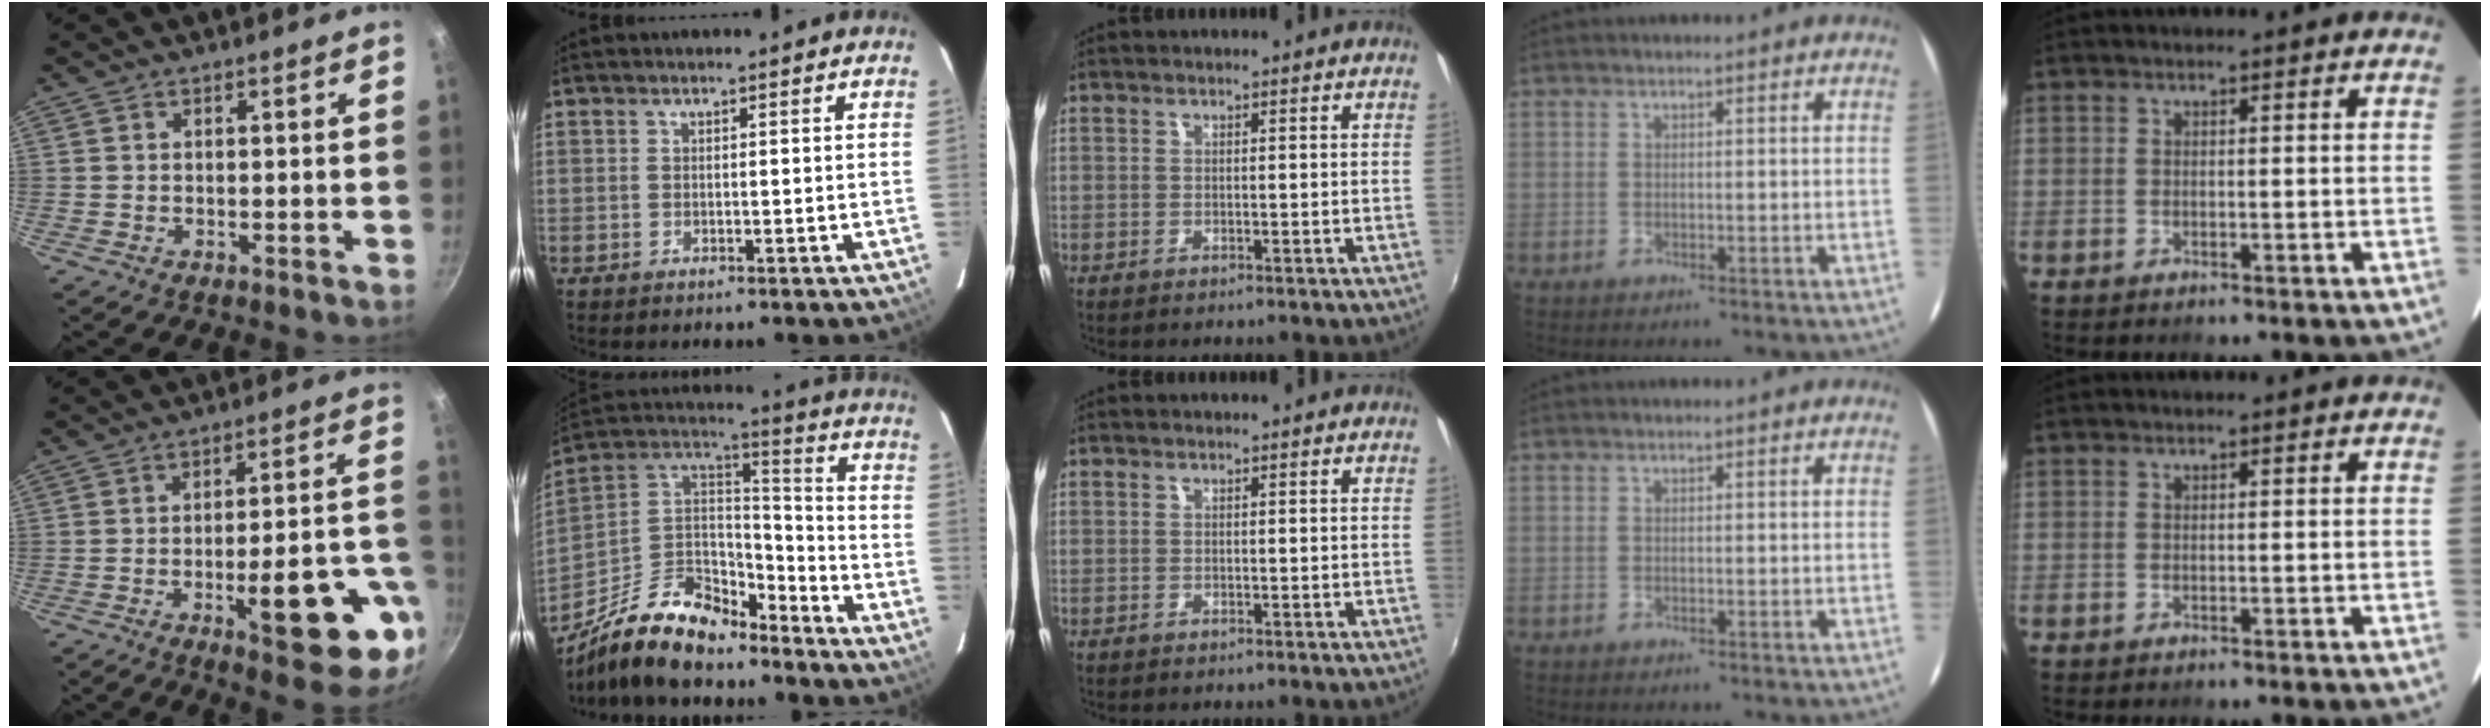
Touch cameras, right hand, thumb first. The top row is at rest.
{"thumb": {"total": 17.6, "force": [-6.2, 5.2, 15.6], "torque": [-0.178, 0.031, -0.080]}, "index": {"total": 21.7, "force": [-16.3, 9.0, 11.3], "torque": [-0.240, 0.009, -0.276]}}